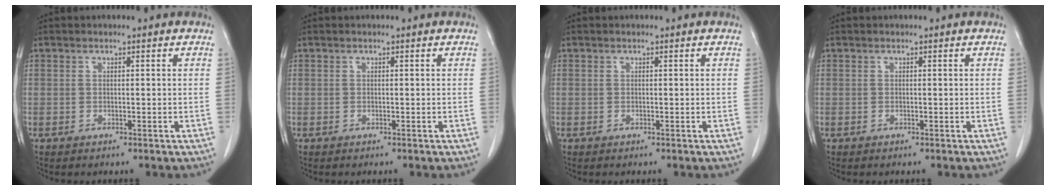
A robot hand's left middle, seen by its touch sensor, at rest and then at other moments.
{"total": 0.0}
{"total": 0.0}
{"total": 0.0}